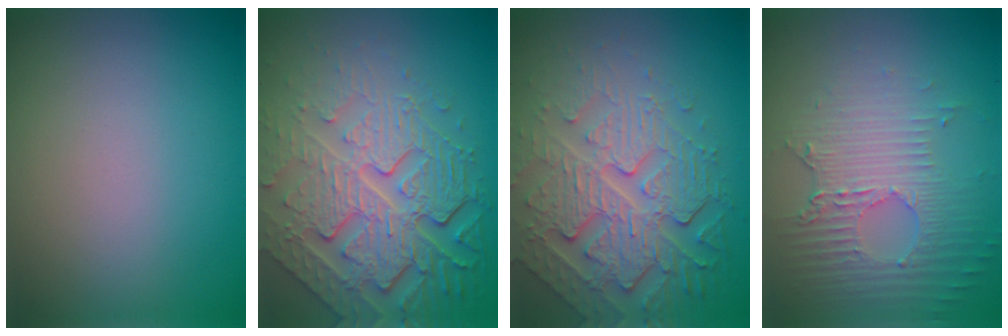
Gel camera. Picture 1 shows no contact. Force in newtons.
{"total": 8.5, "press": 5.9, "slide": 6.2}
{"total": 6.8, "press": 5.1, "slide": 4.4}
{"total": 5.0, "press": 3.4, "slide": 3.6}